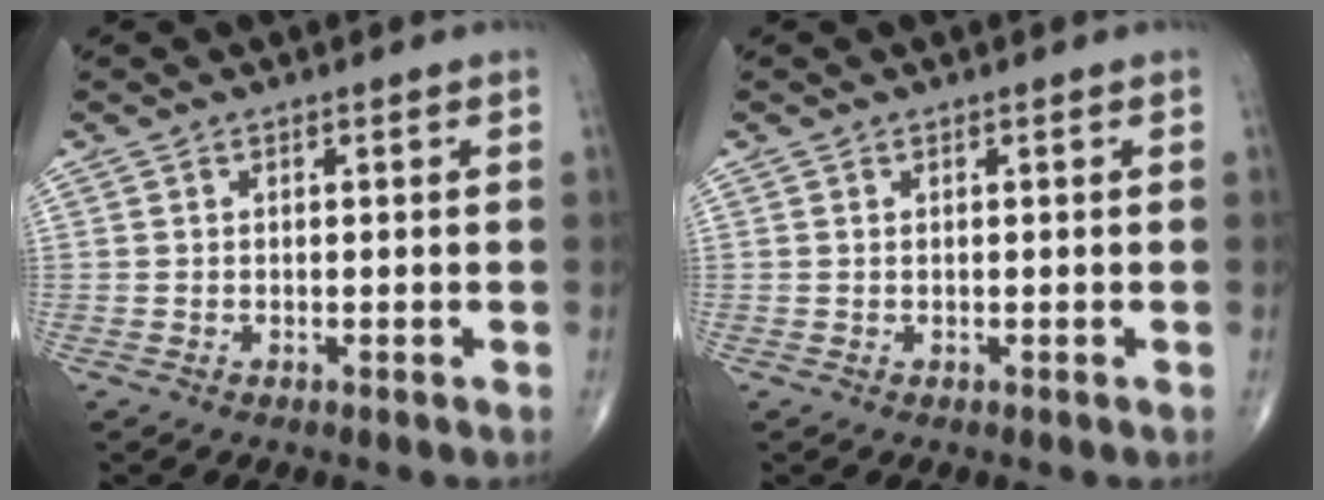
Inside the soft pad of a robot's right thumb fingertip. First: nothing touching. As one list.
[{"total": 0.0}]